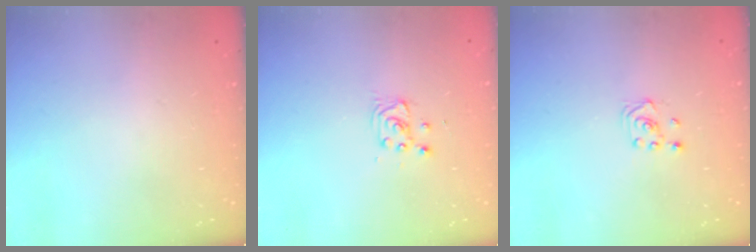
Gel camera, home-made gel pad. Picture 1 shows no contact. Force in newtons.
{"total": 3.2, "press": 3.2, "slide": 0.4}
{"total": 1.9, "press": 1.8, "slide": 0.6}